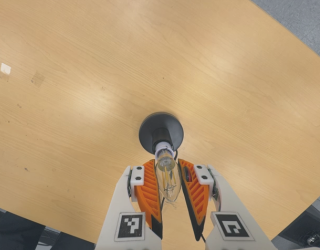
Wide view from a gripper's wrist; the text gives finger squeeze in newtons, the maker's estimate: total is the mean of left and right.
{"total": 12.1, "left": 12.9, "right": 11.3}